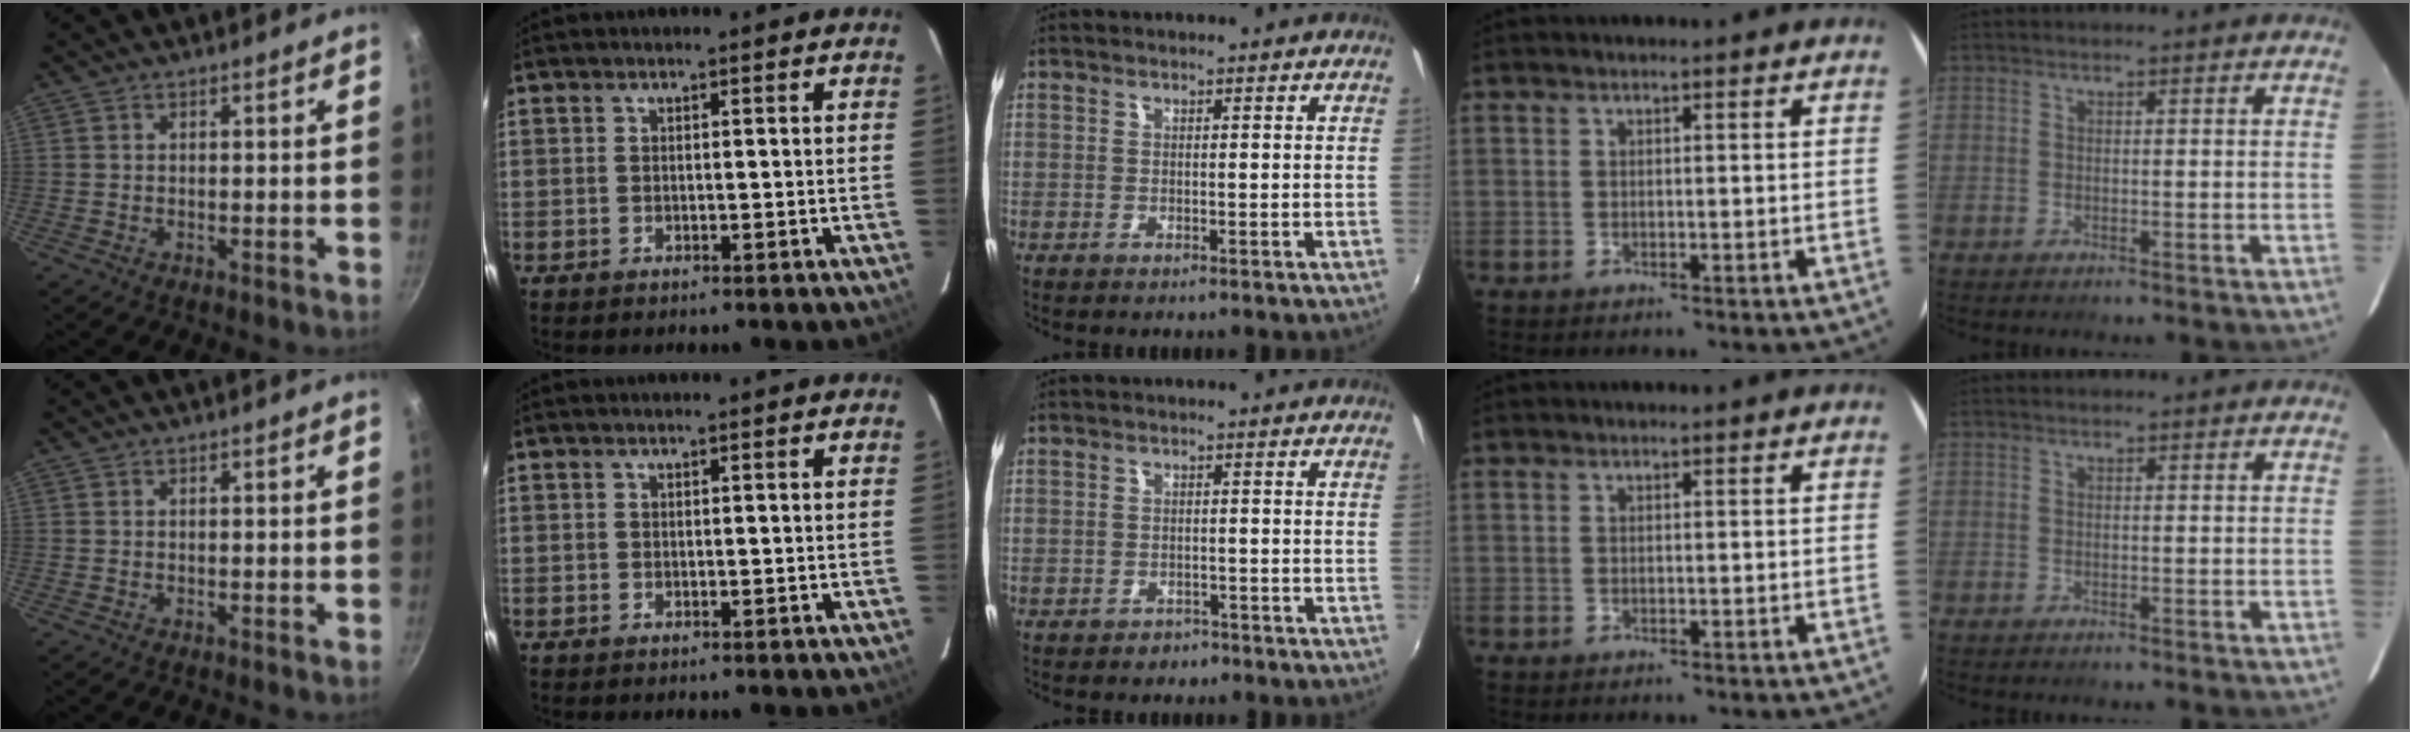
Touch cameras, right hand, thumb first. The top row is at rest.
{"middle": {"total": 2.4, "force": [-1.7, 1.6, 0.3], "torque": [-0.011, -0.003, -0.025]}}